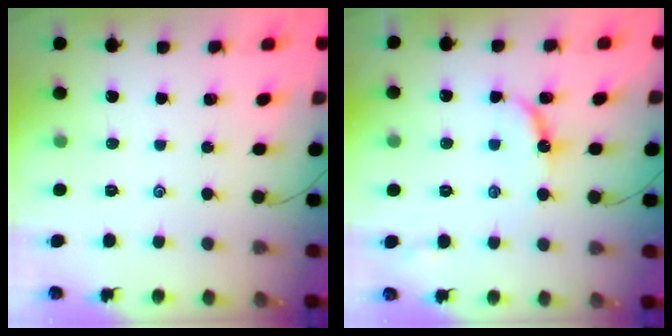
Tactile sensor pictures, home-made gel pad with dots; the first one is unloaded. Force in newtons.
{"total": 8.3, "press": 8.2, "slide": 0.7}